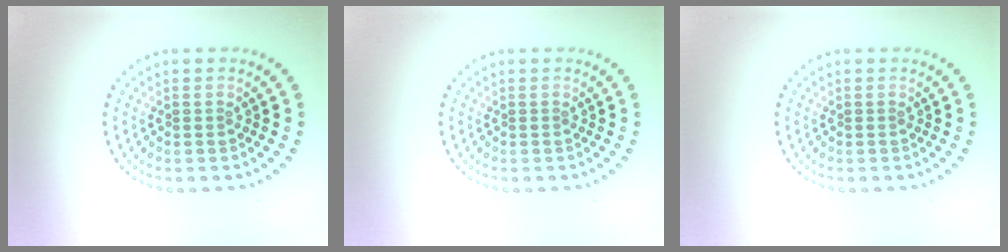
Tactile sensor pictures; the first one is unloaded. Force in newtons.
{"total": 0.0}
{"total": 0.0}